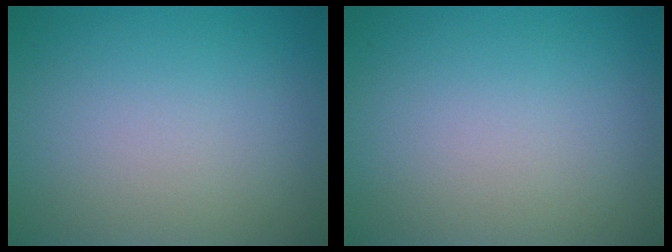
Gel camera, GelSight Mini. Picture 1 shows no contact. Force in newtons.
{"total": 0.0}